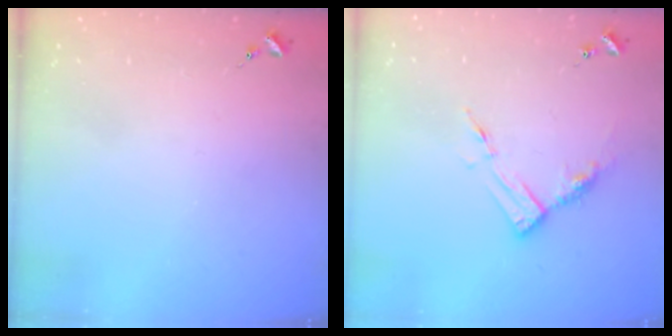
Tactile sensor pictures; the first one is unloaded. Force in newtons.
{"total": 8.8, "press": 8.8, "slide": 0.6}